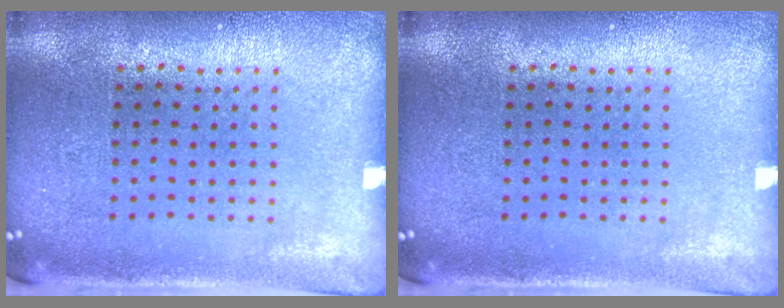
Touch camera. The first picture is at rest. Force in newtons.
{"total": 0.0}